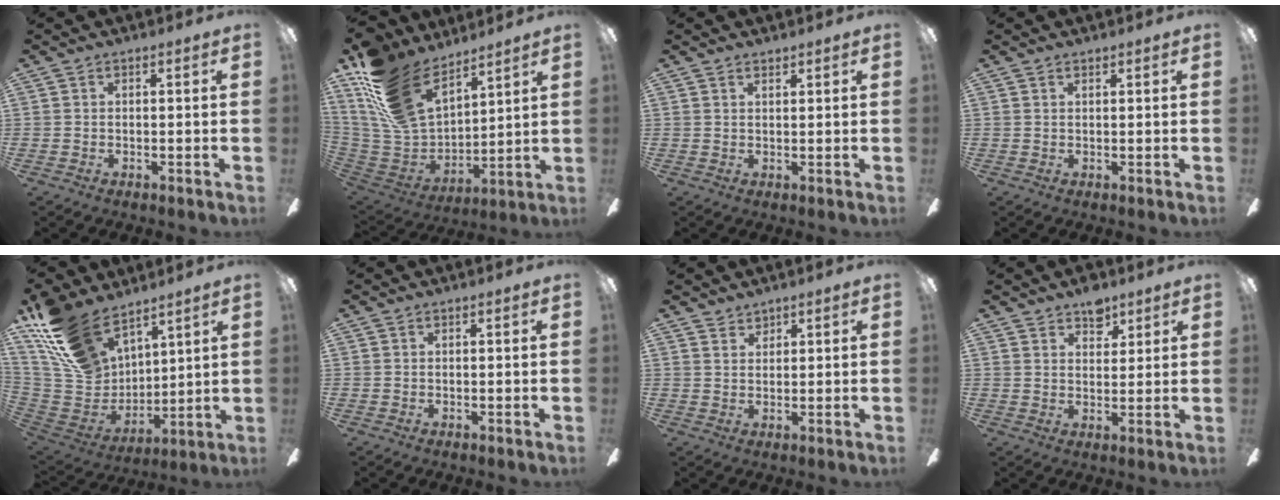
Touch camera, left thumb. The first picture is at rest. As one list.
[{"total": 20.8, "force": [13.6, 11.0, 11.3], "torque": [-0.263, -0.084, 0.250]}, {"total": 1.2, "force": [1.1, 0.3, 0.0], "torque": [-0.002, -0.003, 0.023]}, {"total": 0.7, "force": [0.7, 0.2, 0.0], "torque": [0.000, -0.001, 0.013]}, {"total": 19.8, "force": [13.6, 11.0, 9.3], "torque": [-0.205, -0.070, 0.261]}, {"total": 0.0}, {"total": 2.2, "force": [2.0, 0.9, -0.3], "torque": [0.003, -0.011, 0.040]}, {"total": 5.9, "force": [4.3, 3.4, 2.0], "torque": [-0.013, -0.023, 0.074]}]